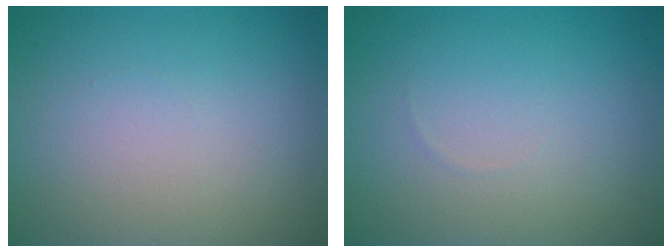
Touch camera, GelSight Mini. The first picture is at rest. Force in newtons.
{"total": 0.0}